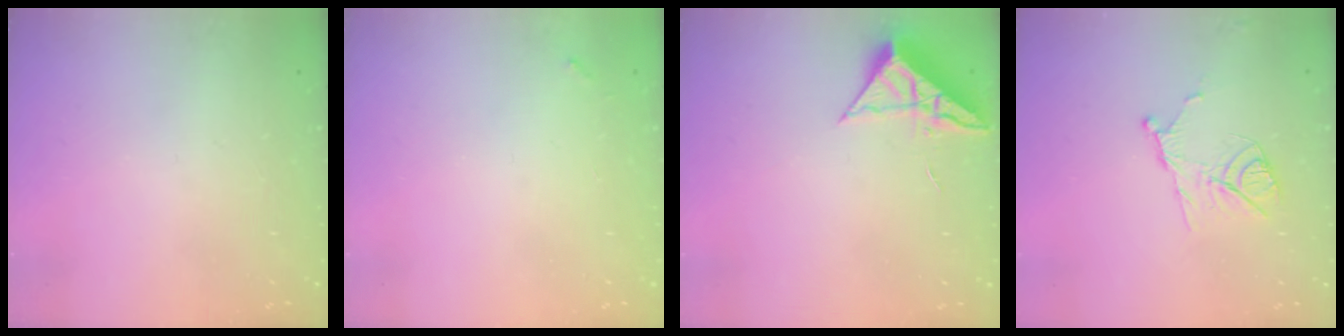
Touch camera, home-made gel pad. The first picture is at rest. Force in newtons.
{"total": 3.7, "press": 3.7, "slide": 0.2}
{"total": 6.9, "press": 6.9, "slide": 0.3}
{"total": 10.9, "press": 10.9, "slide": 0.4}